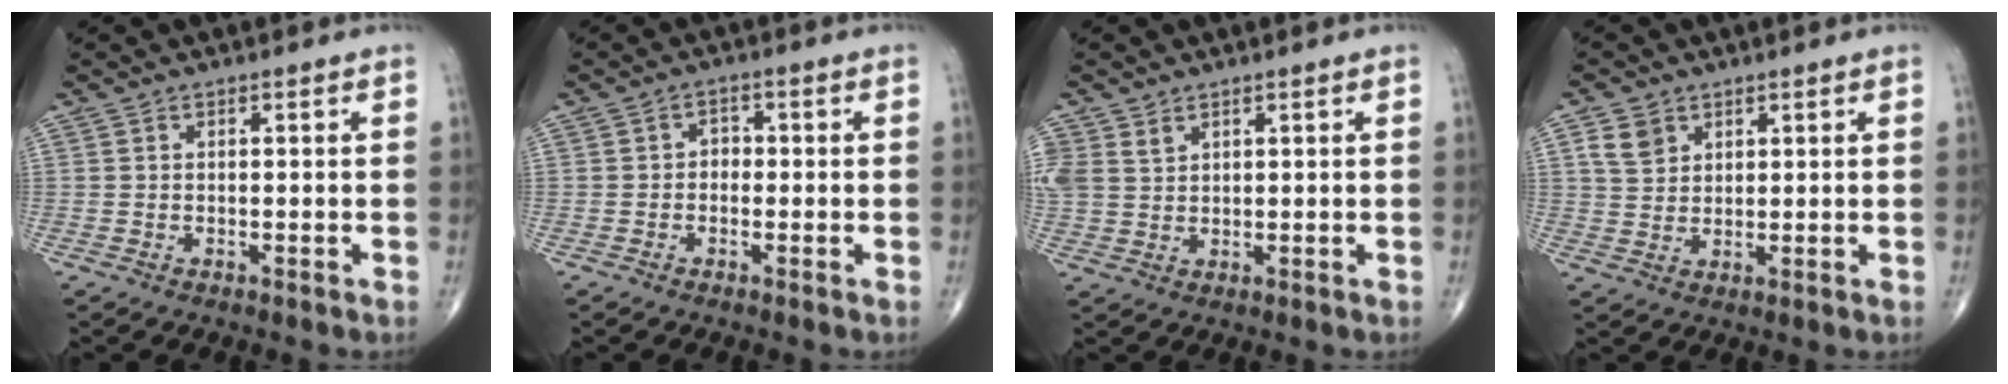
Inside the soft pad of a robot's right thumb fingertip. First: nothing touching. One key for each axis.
{"total": 2.1, "fx": -0.4, "fy": 1.7, "fz": 1.1, "tx": 0.000, "ty": 0.011, "tz": -0.015}
{"total": 4.9, "fx": 2.8, "fy": 3.6, "fz": 1.9, "tx": -0.036, "ty": -0.002, "tz": 0.066}
{"total": 4.7, "fx": 2.3, "fy": 3.5, "fz": 2.1, "tx": -0.028, "ty": -0.009, "tz": 0.049}